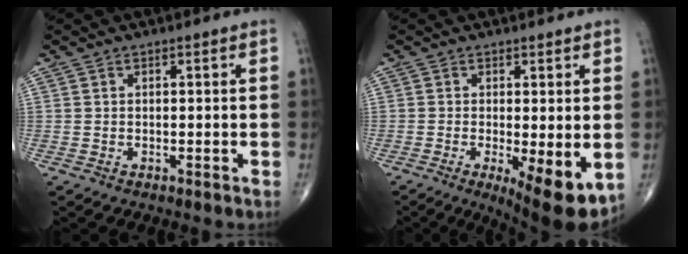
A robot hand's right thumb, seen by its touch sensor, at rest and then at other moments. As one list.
[{"total": 10.1, "force": [-2.6, 3.0, 9.3], "torque": [-0.132, -0.025, -0.032]}]